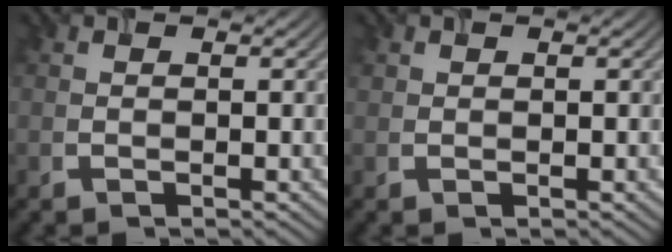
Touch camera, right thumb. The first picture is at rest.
{"total": 0.7, "force": [0.4, 0.5, 0.1], "torque": [-0.002, 0.009, 0.013]}